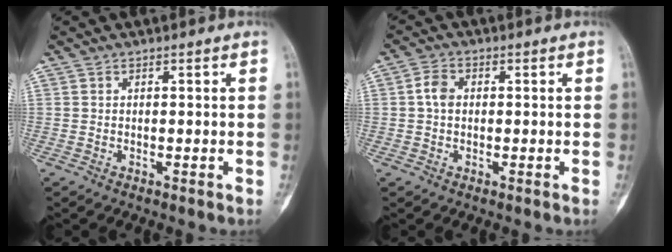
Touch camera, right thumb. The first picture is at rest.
{"total": 3.5, "force": [0.2, 2.7, 2.3], "torque": [-0.042, 0.009, -0.001]}